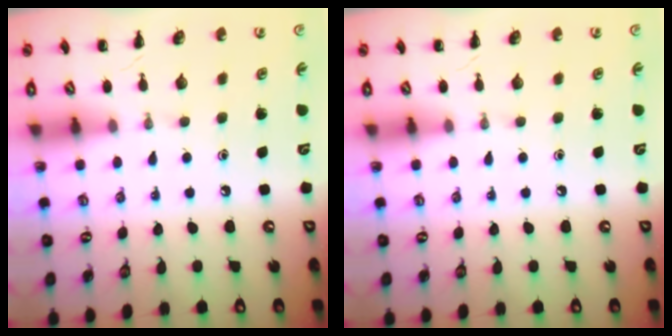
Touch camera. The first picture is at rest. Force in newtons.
{"total": 0.0}